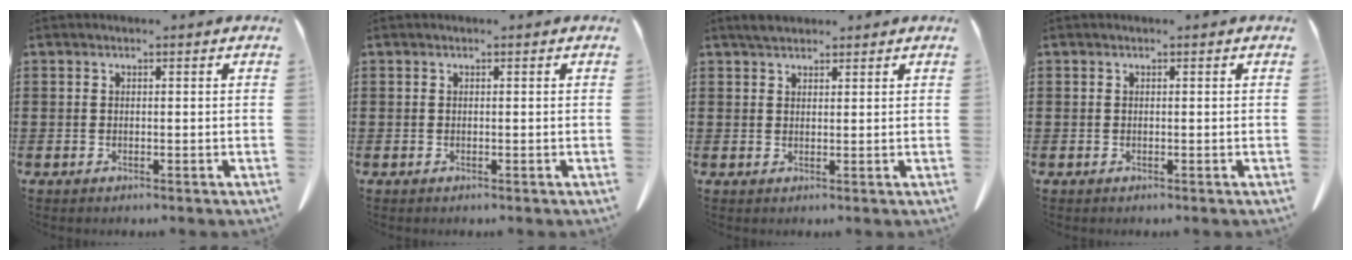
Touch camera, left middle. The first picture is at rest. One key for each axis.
{"total": 0.0}
{"total": 2.1, "fx": 1.9, "fy": 0.7, "fz": 0.6, "tx": -0.018, "ty": 0.004, "tz": 0.037}
{"total": 0.0}